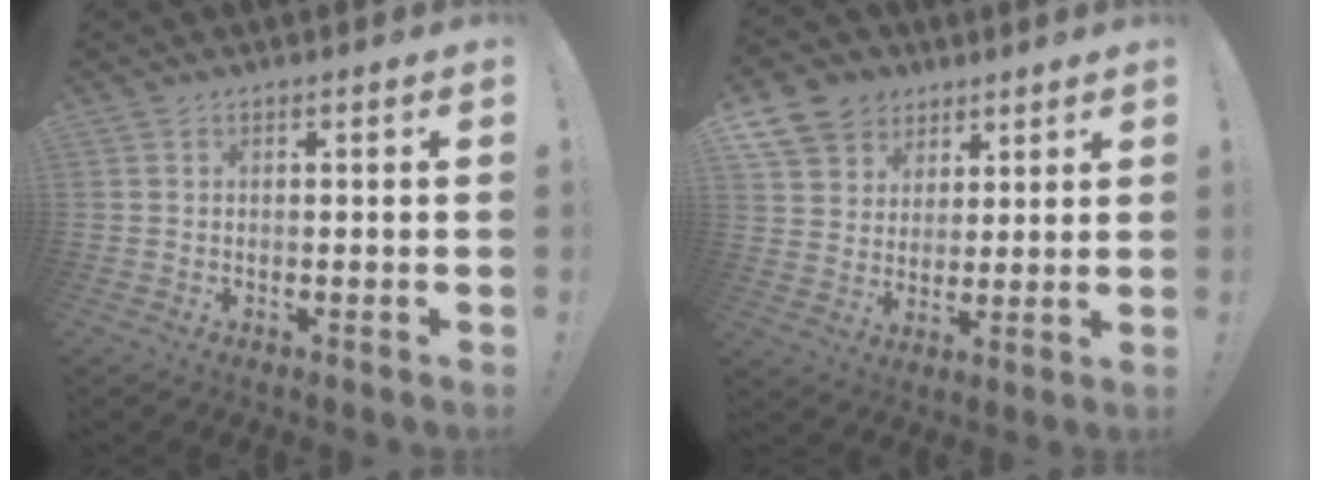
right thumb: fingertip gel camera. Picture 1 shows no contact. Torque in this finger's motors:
{"motor_torque": [1.45, 1.48, 0.38, 0.30, 0.03]}